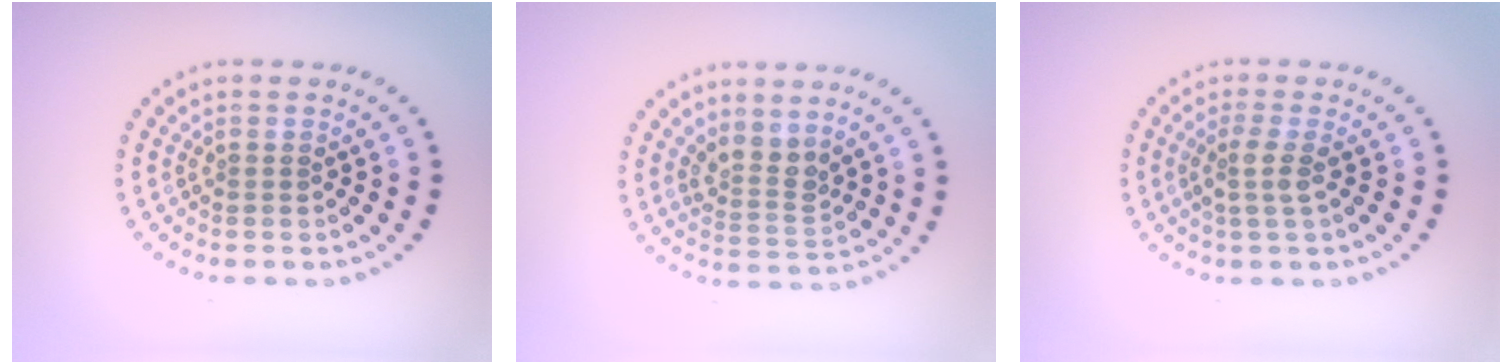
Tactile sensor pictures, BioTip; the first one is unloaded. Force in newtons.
{"total": 2.6, "press": 2.0, "slide": 1.7}
{"total": 1.9, "press": 1.5, "slide": 1.1}